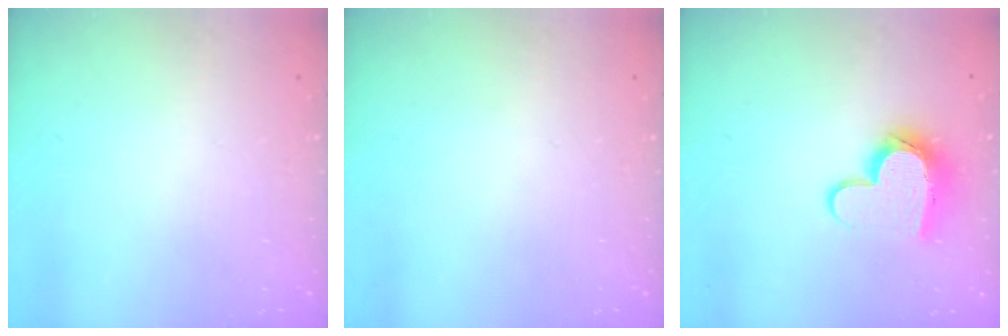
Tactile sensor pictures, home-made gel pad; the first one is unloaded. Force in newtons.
{"total": 0.0}
{"total": 11.7, "press": 11.7, "slide": 1.0}